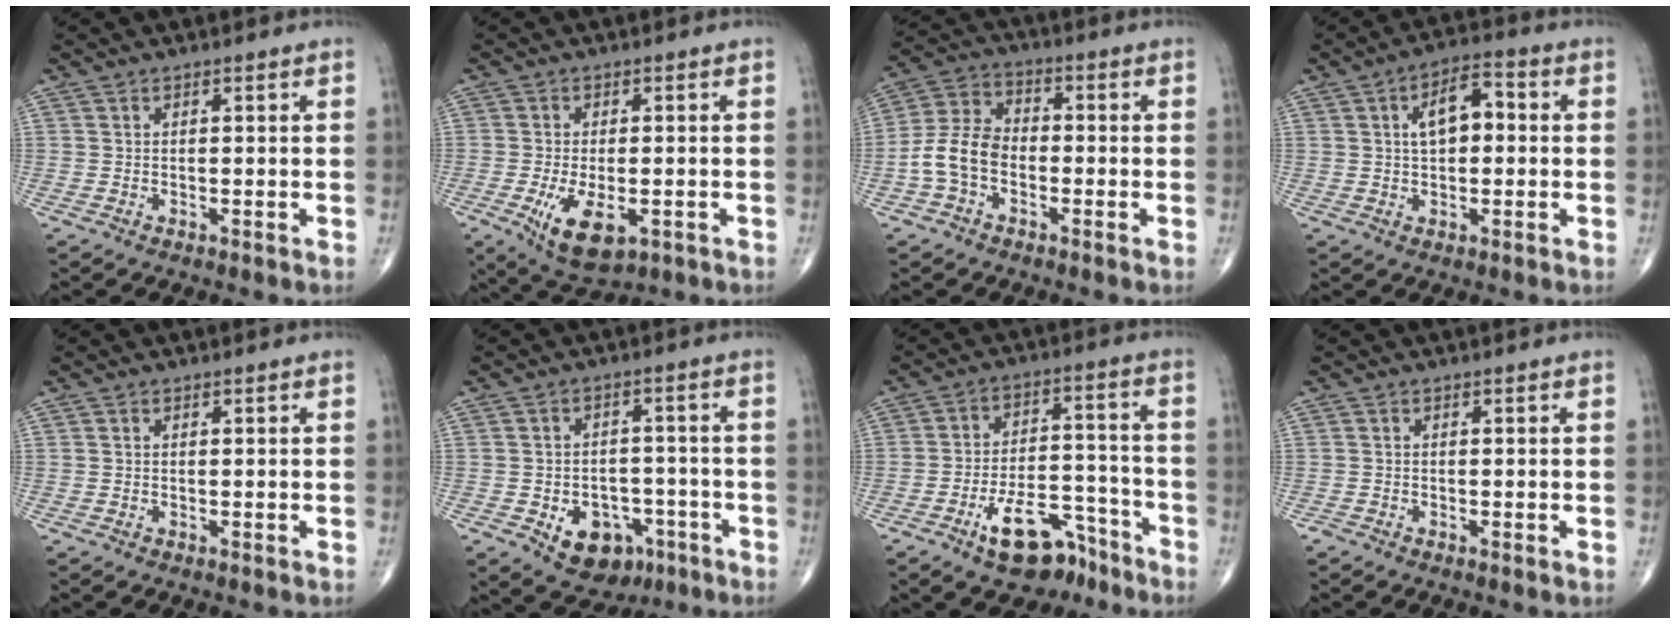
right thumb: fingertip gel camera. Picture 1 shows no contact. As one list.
[{"total": 8.9, "force": [-3.0, 4.3, 7.2], "torque": [-0.127, -0.011, -0.039]}, {"total": 8.9, "force": [-2.7, 6.1, 6.0], "torque": [-0.112, 0.033, -0.063]}, {"total": 7.7, "force": [1.2, 4.1, 6.4], "torque": [-0.090, 0.021, 0.011]}, {"total": 0.0}, {"total": 10.2, "force": [-4.5, 7.4, 5.5], "torque": [-0.047, 0.031, -0.054]}, {"total": 12.1, "force": [-7.8, 6.1, 7.0], "torque": [-0.088, 0.071, -0.124]}, {"total": 0.6, "force": [-0.4, 0.3, 0.3], "torque": [-0.006, -0.003, -0.011]}]